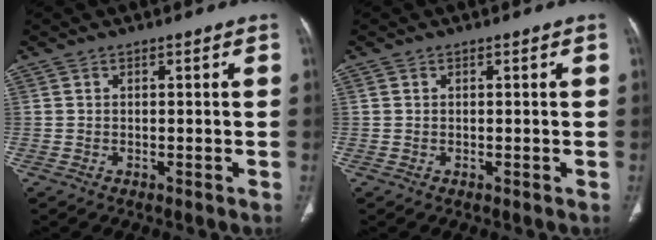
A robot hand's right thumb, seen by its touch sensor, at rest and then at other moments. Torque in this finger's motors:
{"motor_torque": [-0.21, -0.01, 0.40, -0.38, -0.03]}